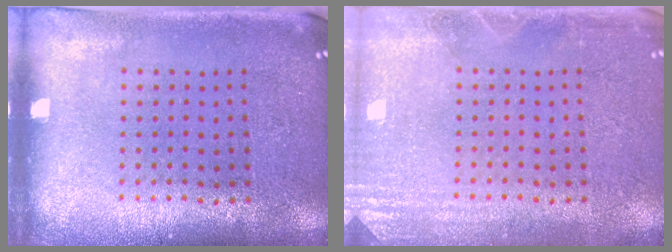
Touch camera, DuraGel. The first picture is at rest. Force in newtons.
{"total": 2.6, "press": 2.5, "slide": 0.4}